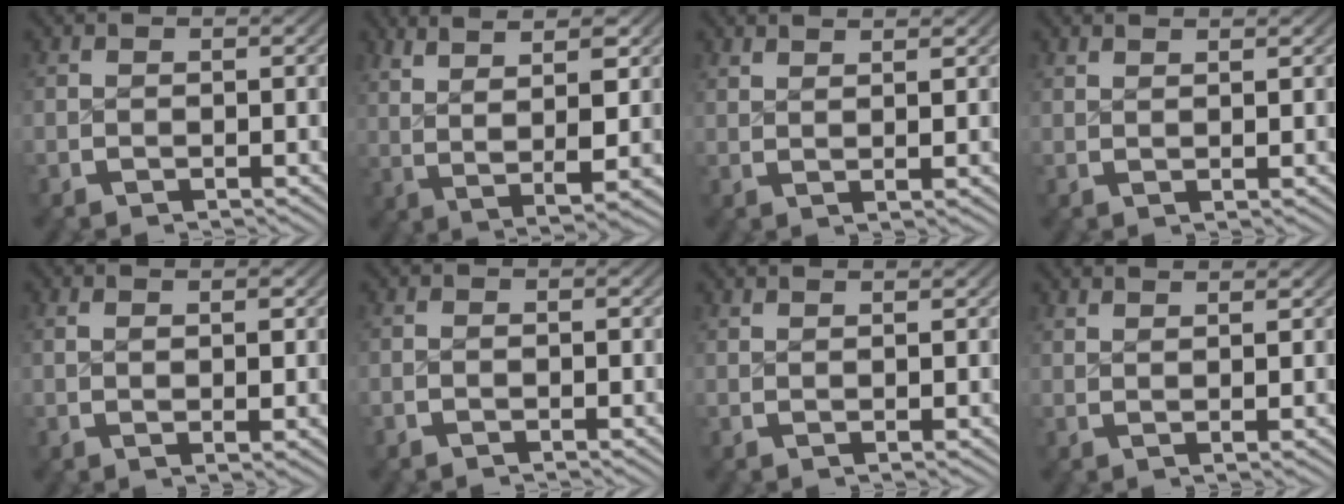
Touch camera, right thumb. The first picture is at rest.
{"total": 11.8, "force": [2.5, 5.3, 10.3], "torque": [-0.167, -0.004, 0.048]}
{"total": 2.5, "force": [1.8, -0.1, 1.7], "torque": [-0.021, 0.002, 0.035]}
{"total": 1.5, "force": [1.2, -0.3, 0.9], "torque": [-0.012, 0.001, 0.025]}
{"total": 2.5, "force": [0.5, 0.5, 2.4], "torque": [-0.031, 0.001, 0.012]}
{"total": 0.7, "force": [-0.4, 0.4, 0.5], "torque": [-0.007, -0.001, -0.009]}
{"total": 1.2, "force": [0.9, -0.3, 0.7], "torque": [-0.010, 0.001, 0.019]}
{"total": 2.2, "force": [1.6, -0.2, 1.5], "torque": [-0.020, 0.001, 0.031]}